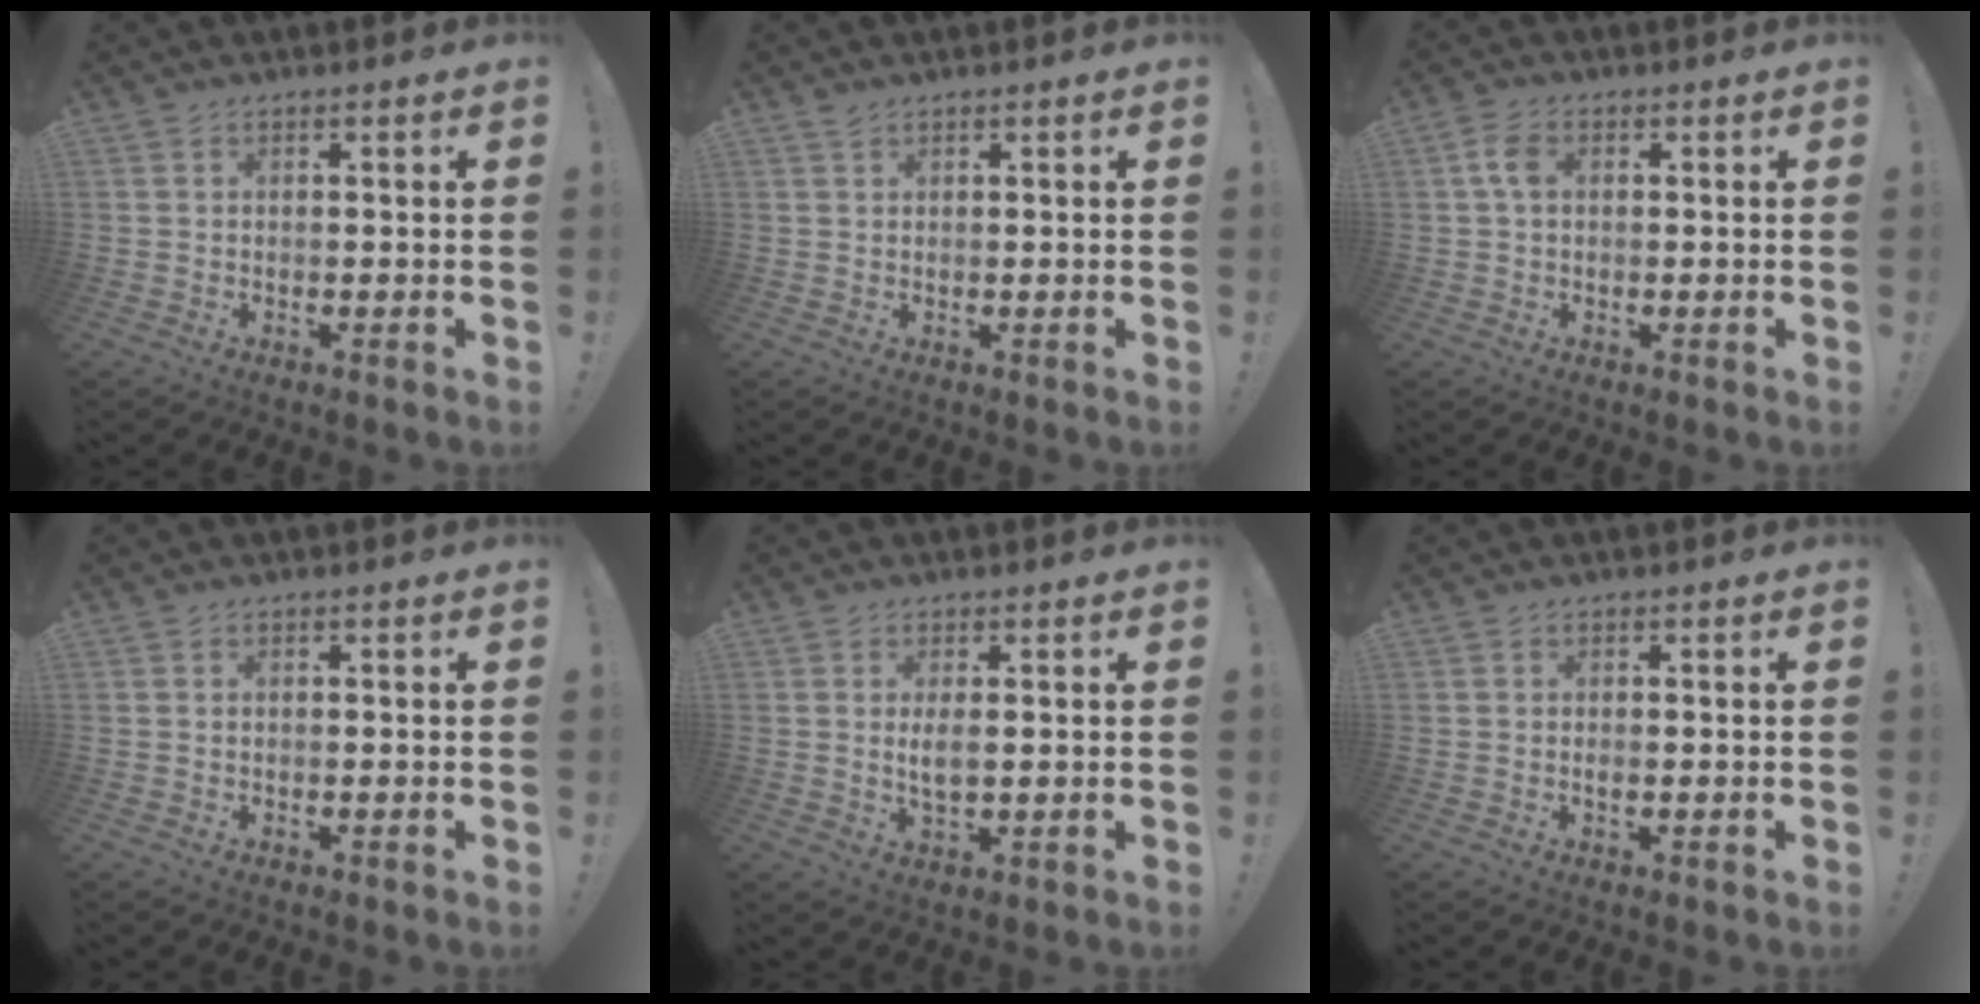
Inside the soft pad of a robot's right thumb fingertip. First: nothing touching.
{"total": 1.2, "force": [1.1, 0.4, 0.4], "torque": [-0.001, -0.004, 0.019]}
{"total": 4.6, "force": [0.7, 2.9, 3.5], "torque": [-0.066, 0.011, 0.014]}
{"total": 0.0}
{"total": 4.0, "force": [0.5, 1.5, 3.7], "torque": [-0.061, -0.008, 0.004]}
{"total": 0.8, "force": [-0.2, 0.2, 0.8], "torque": [-0.007, -0.004, -0.005]}